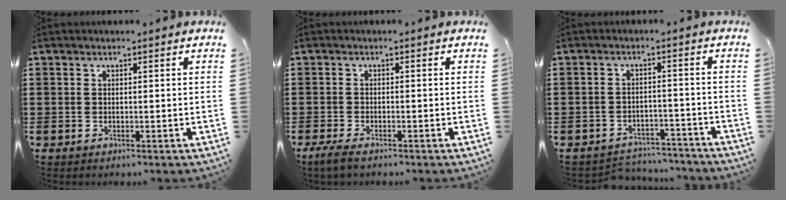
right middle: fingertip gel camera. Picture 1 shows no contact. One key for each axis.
{"total": 2.6, "fx": -2.0, "fy": 0.2, "fz": 1.6, "tx": -0.043, "ty": -0.008, "tz": -0.041}
{"total": 3.6, "fx": -3.6, "fy": 0.4, "fz": 0.1, "tx": -0.008, "ty": -0.001, "tz": -0.075}